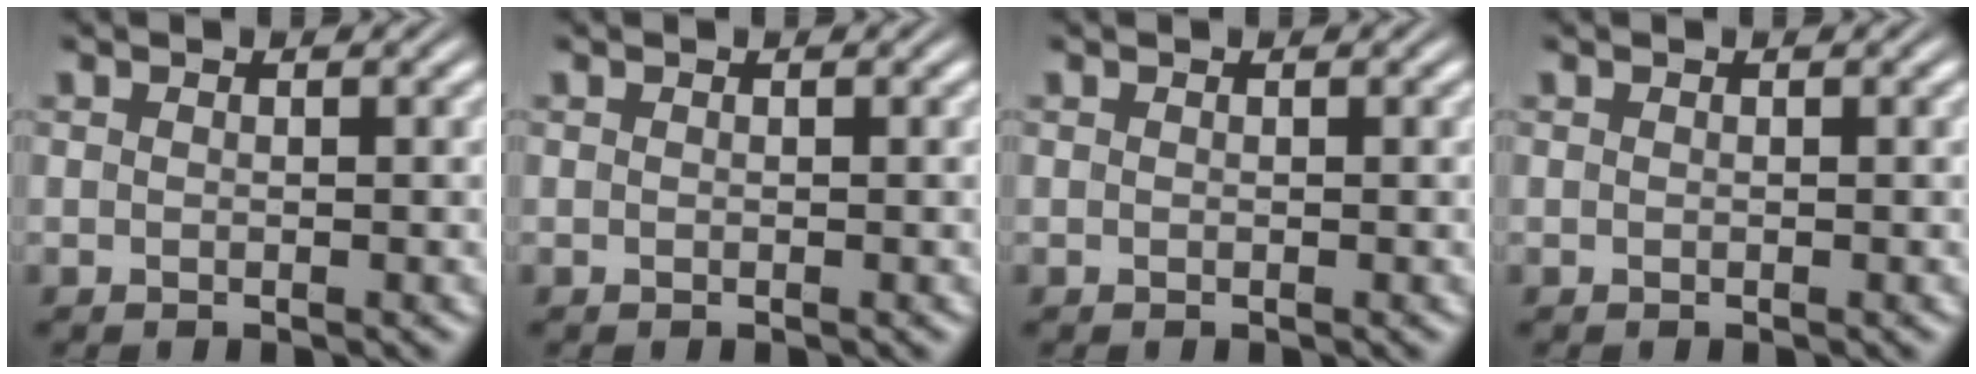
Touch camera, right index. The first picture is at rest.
{"total": 0.0}
{"total": 0.0}
{"total": 0.0}